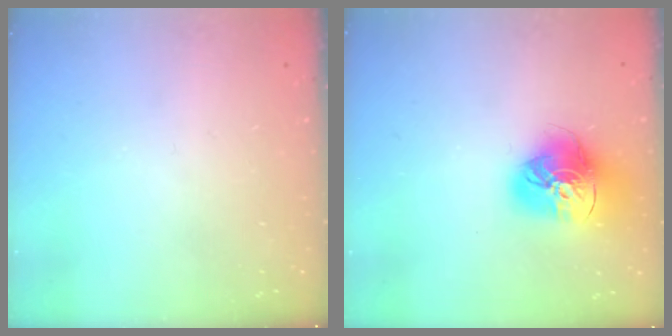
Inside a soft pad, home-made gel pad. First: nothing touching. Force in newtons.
{"total": 17.7, "press": 17.6, "slide": 1.8}